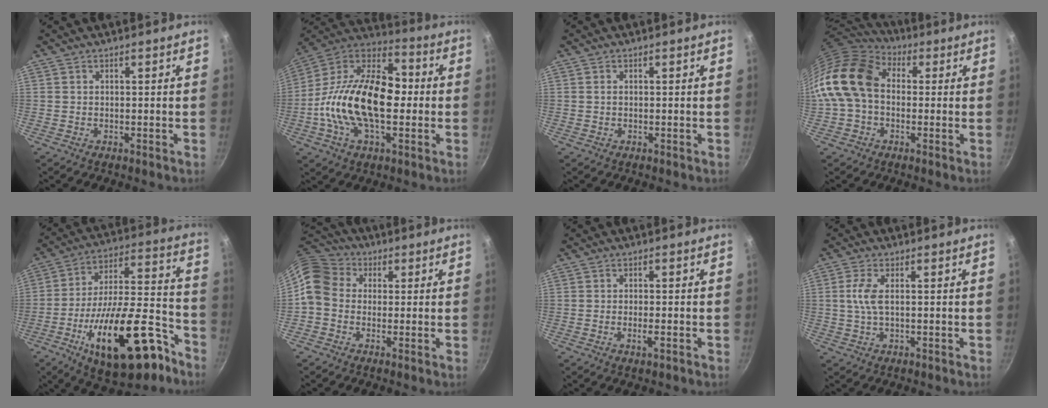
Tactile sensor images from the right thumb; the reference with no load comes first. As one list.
[{"total": 24.1, "force": [-2.1, 13.8, 19.7], "torque": [-0.326, 0.042, -0.058]}, {"total": 0.6, "force": [0.0, 0.3, 0.4], "torque": [-0.008, 0.002, 0.000]}, {"total": 17.0, "force": [0.5, 12.4, 11.6], "torque": [-0.209, 0.035, -0.008]}, {"total": 26.8, "force": [-13.4, 11.0, 20.4], "torque": [-0.278, 0.083, -0.202]}, {"total": 8.7, "force": [0.4, 7.3, 4.7], "torque": [-0.069, 0.024, -0.014]}, {"total": 2.0, "force": [-0.9, 0.4, 1.8], "torque": [-0.036, 0.002, -0.018]}, {"total": 4.2, "force": [0.3, 1.5, 3.9], "torque": [-0.096, 0.004, 0.004]}]